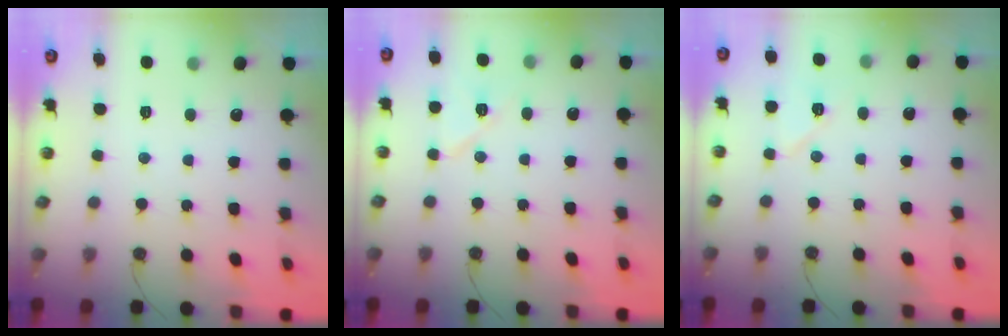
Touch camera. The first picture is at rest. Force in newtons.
{"total": 7.4, "press": 7.3, "slide": 1.2}
{"total": 7.0, "press": 6.9, "slide": 1.2}